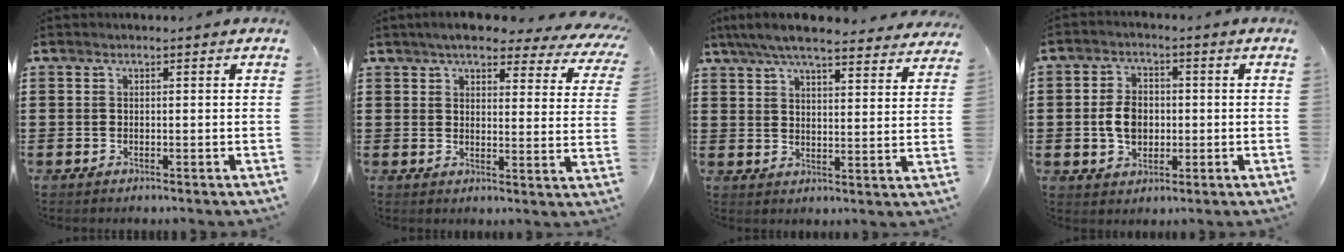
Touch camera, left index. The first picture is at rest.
{"total": 5.6, "force": [5.0, 0.9, 2.4], "torque": [-0.056, -0.022, 0.087]}
{"total": 6.9, "force": [6.2, 0.6, 3.0], "torque": [-0.079, -0.026, 0.110]}
{"total": 5.9, "force": [-0.6, 4.1, 4.2], "torque": [-0.089, 0.004, -0.017]}